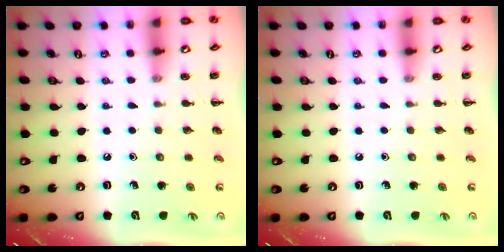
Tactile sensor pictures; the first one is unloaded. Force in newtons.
{"total": 0.0}